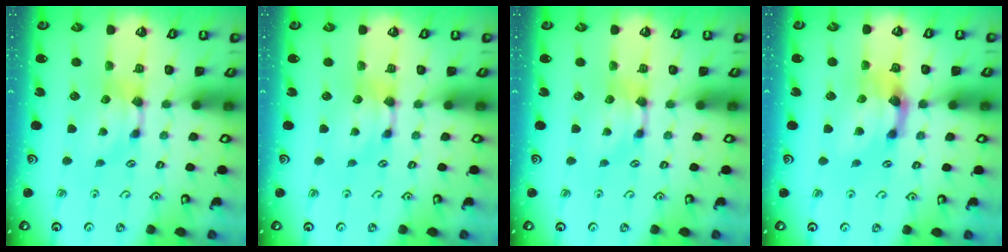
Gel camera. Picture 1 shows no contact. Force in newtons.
{"total": 0.0}
{"total": 0.0}
{"total": 2.8, "press": 2.4, "slide": 1.5}